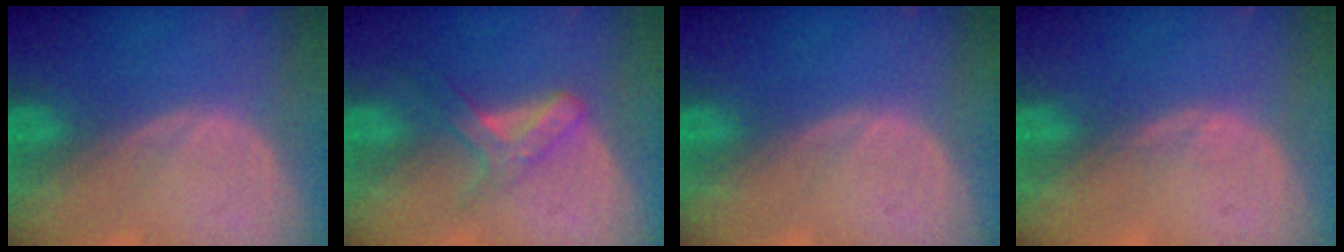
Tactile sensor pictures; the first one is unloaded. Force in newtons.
{"total": 5.6, "press": 4.9, "slide": 2.7}
{"total": 0.0}
{"total": 0.8, "press": 0.6, "slide": 0.5}